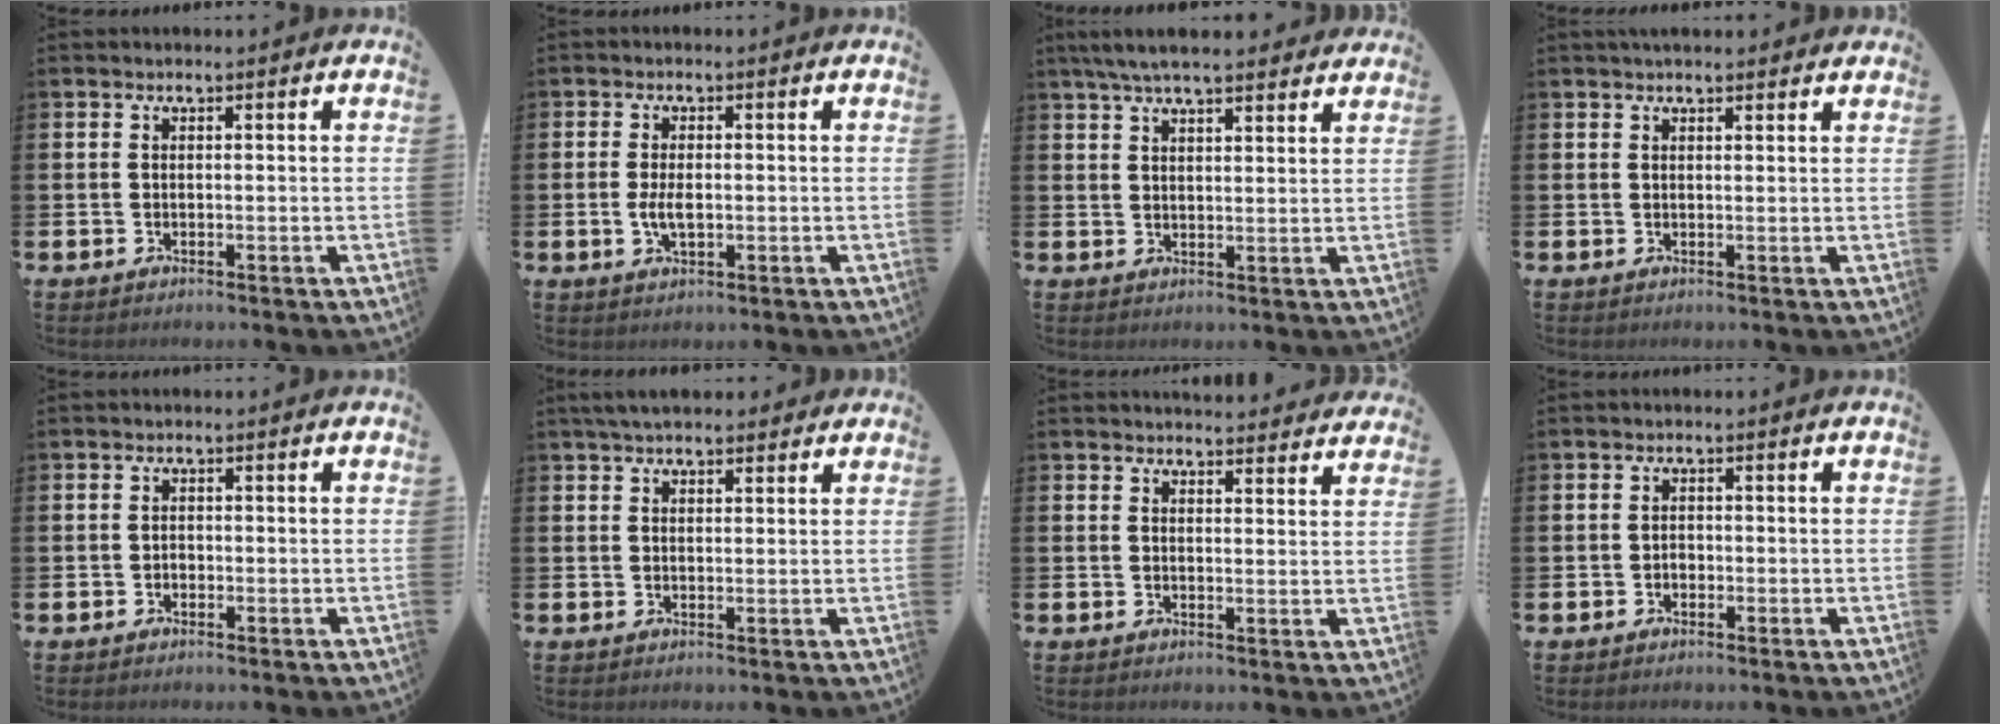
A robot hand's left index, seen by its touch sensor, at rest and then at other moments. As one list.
[{"total": 3.1, "force": [-0.2, 1.5, 2.7], "torque": [-0.040, -0.001, -0.006]}, {"total": 5.7, "force": [5.1, 1.0, 2.2], "torque": [-0.050, -0.012, 0.093]}, {"total": 1.7, "force": [1.6, 0.3, 0.3], "torque": [0.004, -0.005, 0.027]}, {"total": 0.8, "force": [-0.5, 0.6, 0.1], "torque": [-0.008, 0.004, -0.010]}, {"total": 3.5, "force": [3.1, 1.0, 1.3], "torque": [-0.025, -0.004, 0.056]}, {"total": 3.4, "force": [3.4, 0.3, -0.1], "torque": [0.008, -0.024, 0.060]}, {"total": 1.0, "force": [-0.5, 0.8, 0.3], "torque": [-0.003, 0.001, -0.012]}]